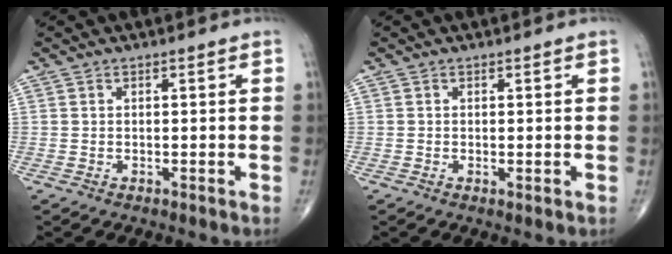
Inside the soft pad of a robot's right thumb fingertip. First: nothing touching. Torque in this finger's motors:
{"motor_torque": [-0.20, 0.13, -0.19, -0.07, -0.03]}